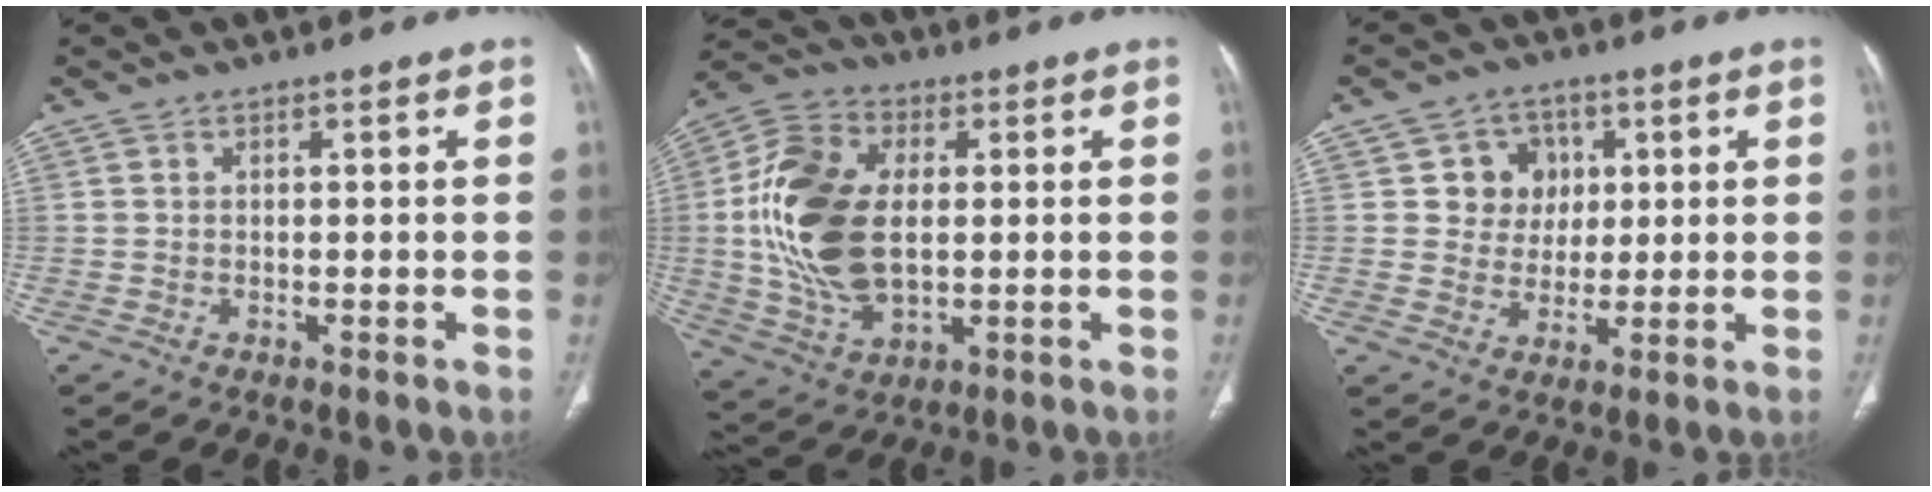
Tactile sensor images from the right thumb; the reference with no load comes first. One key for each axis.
{"total": 18.4, "fx": 1.1, "fy": 11.1, "fz": 14.6, "tx": -0.291, "ty": 0.000, "tz": 0.026}
{"total": 7.3, "fx": 1.9, "fy": 6.8, "fz": 1.9, "tx": 0.012, "ty": 0.002, "tz": 0.030}